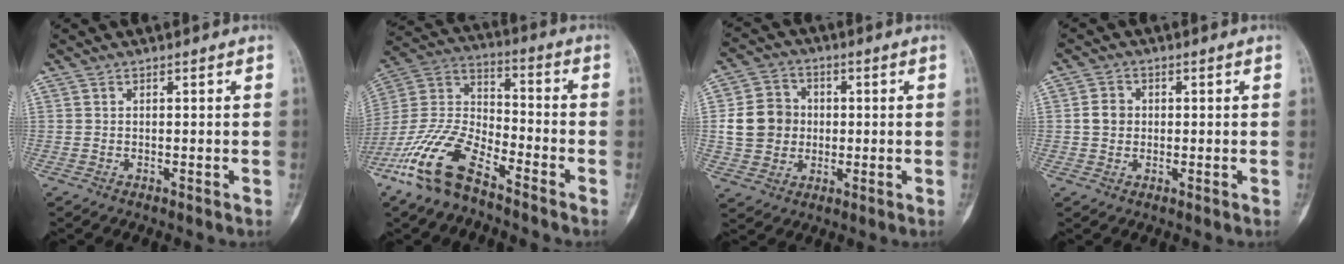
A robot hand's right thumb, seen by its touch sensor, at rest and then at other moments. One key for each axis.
{"total": 15.8, "fx": -10.4, "fy": 6.3, "fz": 10.1, "tx": -0.210, "ty": 0.056, "tz": -0.209}
{"total": 10.1, "fx": 0.2, "fy": 9.1, "fz": 4.5, "tx": -0.057, "ty": 0.012, "tz": 0.003}
{"total": 3.5, "fx": 0.1, "fy": 3.1, "fz": 1.6, "tx": -0.019, "ty": 0.006, "tz": -0.002}